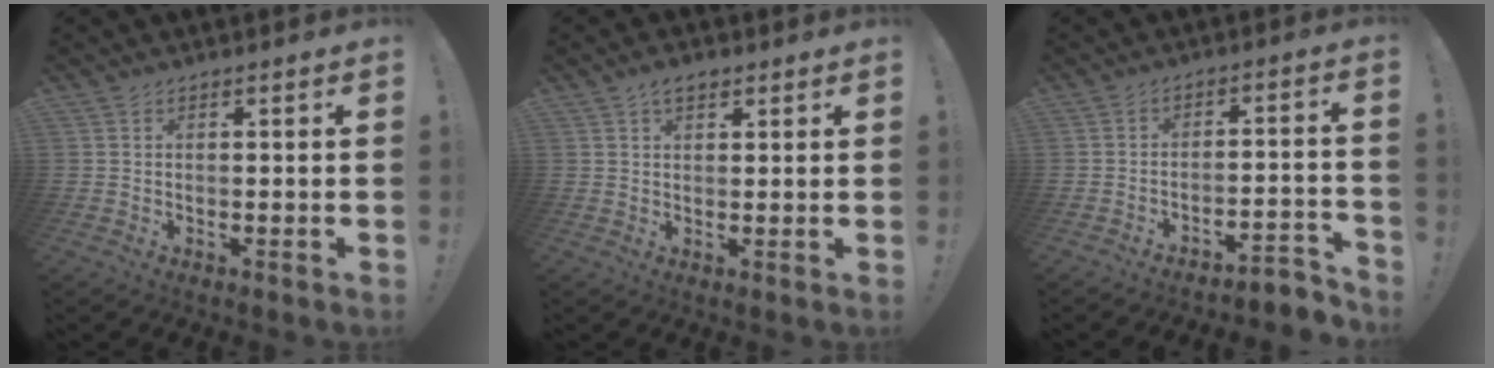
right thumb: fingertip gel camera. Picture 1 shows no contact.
{"total": 3.7, "force": [2.1, 2.1, 2.3], "torque": [-0.036, -0.001, 0.036]}
{"total": 4.7, "force": [-3.6, 1.2, 2.7], "torque": [-0.039, 0.011, -0.061]}